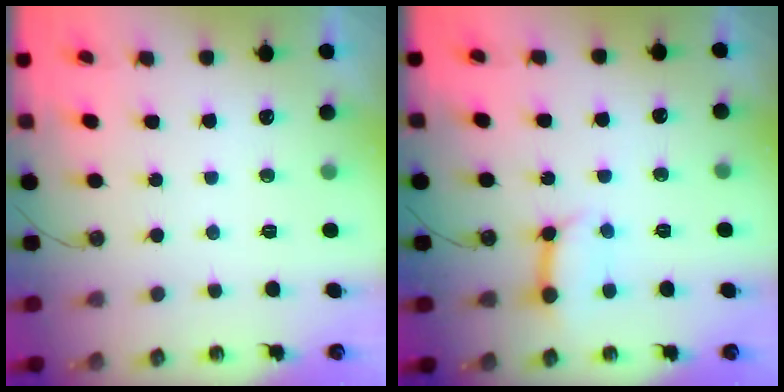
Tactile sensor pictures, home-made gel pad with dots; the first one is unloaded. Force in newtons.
{"total": 8.8, "press": 8.8, "slide": 0.9}